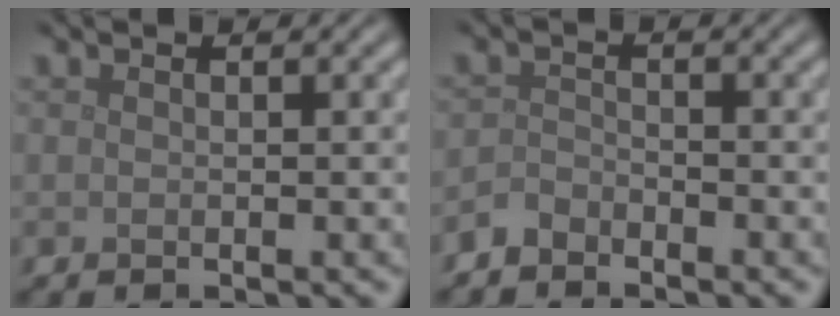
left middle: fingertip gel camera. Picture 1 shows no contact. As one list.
[{"total": 1.6, "force": [-1.4, 0.6, 0.2], "torque": [-0.004, 0.004, -0.034]}]